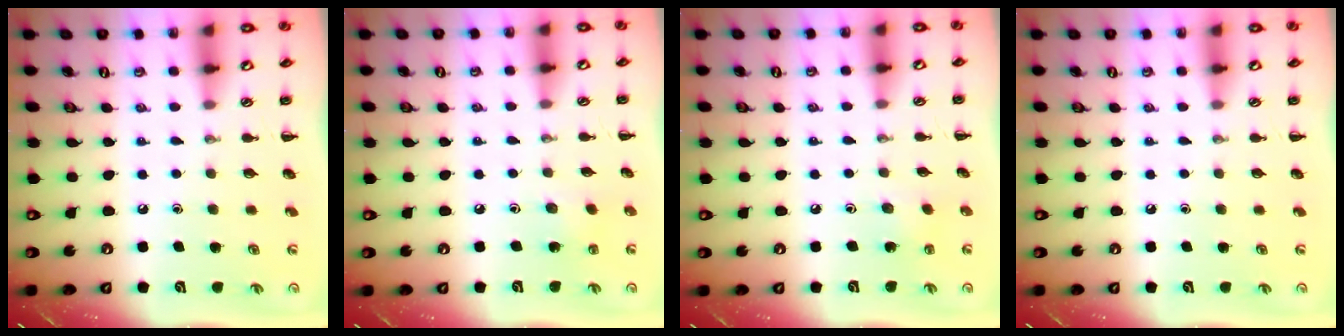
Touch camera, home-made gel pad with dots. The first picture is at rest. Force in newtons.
{"total": 1.5, "press": 1.4, "slide": 0.6}
{"total": 1.5, "press": 1.4, "slide": 0.6}
{"total": 0.0}